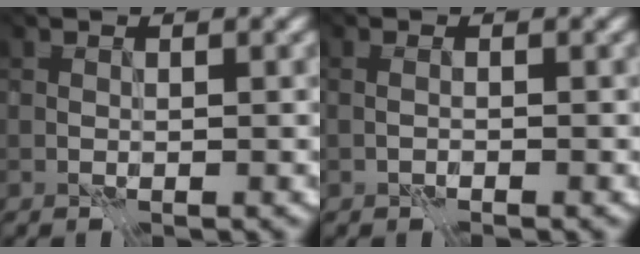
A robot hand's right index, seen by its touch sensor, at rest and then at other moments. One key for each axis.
{"total": 1.0, "fx": -0.4, "fy": 0.5, "fz": 0.8, "tx": 0.010, "ty": 0.010, "tz": -0.024}